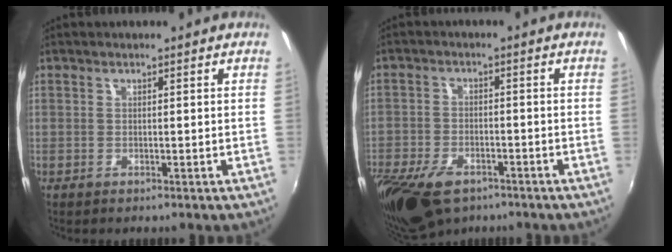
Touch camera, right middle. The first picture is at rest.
{"total": 14.7, "force": [-9.6, 7.6, 8.1], "torque": [-0.211, -0.042, -0.170]}